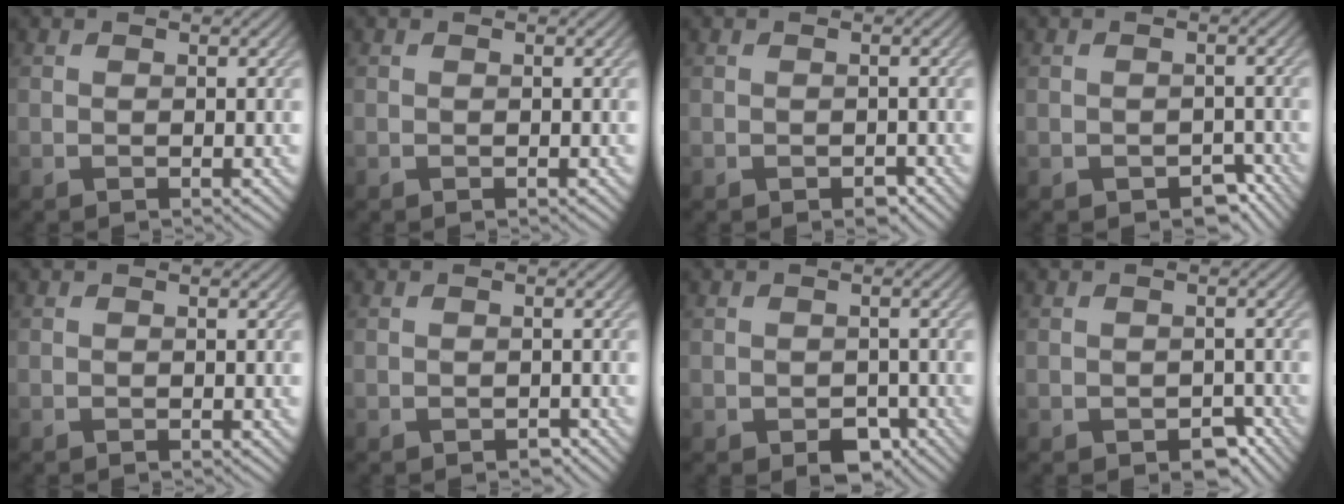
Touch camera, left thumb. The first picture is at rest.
{"total": 0.0}
{"total": 1.2, "force": [-0.7, 0.7, 0.6], "torque": [-0.010, -0.007, -0.012]}
{"total": 3.2, "force": [-2.0, 1.9, 1.6], "torque": [-0.021, -0.009, -0.025]}
{"total": 0.0}
{"total": 0.9, "force": [-0.6, 0.5, 0.4], "torque": [-0.005, -0.006, -0.012]}
{"total": 3.4, "force": [-1.8, 2.3, 1.7], "torque": [-0.025, -0.014, -0.029]}
{"total": 2.9, "force": [-1.6, 1.9, 1.5], "torque": [-0.023, -0.011, -0.022]}